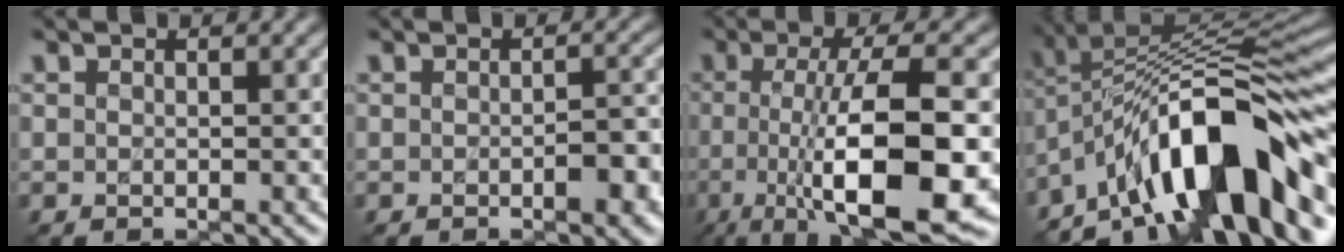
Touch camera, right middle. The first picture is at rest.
{"total": 2.5, "force": [-0.8, 1.1, 2.1], "torque": [-0.034, -0.001, -0.010]}
{"total": 11.9, "force": [-2.0, 3.0, 11.4], "torque": [-0.172, -0.004, -0.035]}
{"total": 12.9, "force": [-6.5, 3.8, 10.5], "torque": [-0.151, 0.023, -0.119]}